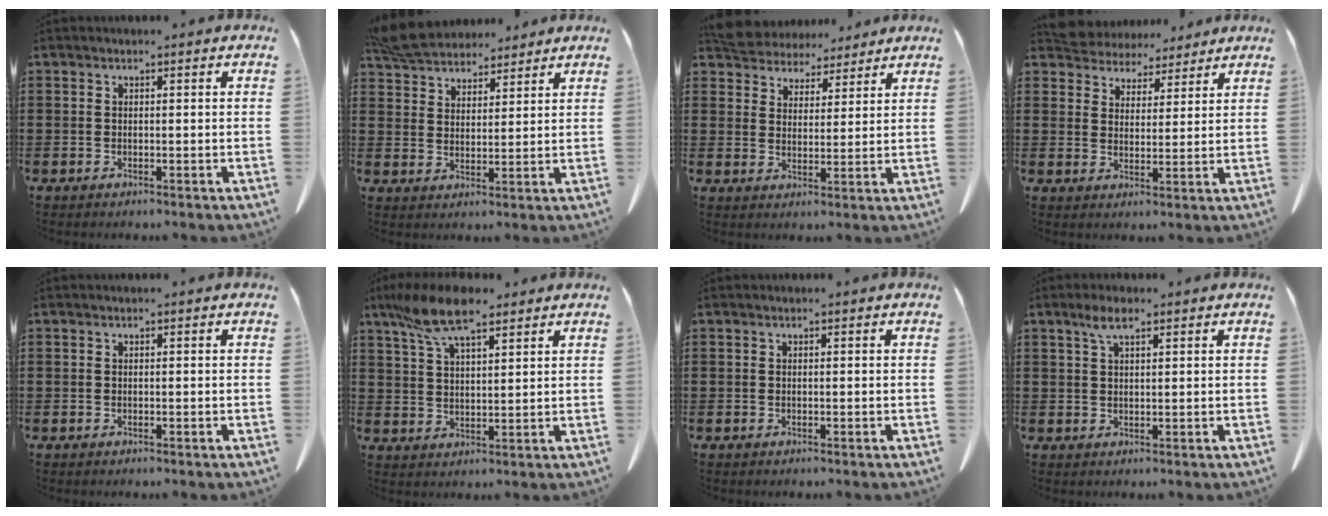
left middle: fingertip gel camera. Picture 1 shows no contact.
{"total": 7.2, "force": [6.7, 2.0, 1.7], "torque": [-0.060, -0.017, 0.129]}
{"total": 5.9, "force": [5.6, 1.7, 0.3], "torque": [-0.035, -0.024, 0.104]}
{"total": 5.0, "force": [4.7, 1.5, -0.3], "torque": [-0.020, -0.023, 0.088]}
{"total": 0.0}
{"total": 9.7, "force": [6.8, 2.9, 6.3], "torque": [-0.138, -0.008, 0.127]}
{"total": 0.0}
{"total": 3.5, "force": [2.0, 1.0, 2.7], "torque": [-0.058, 0.003, 0.035]}